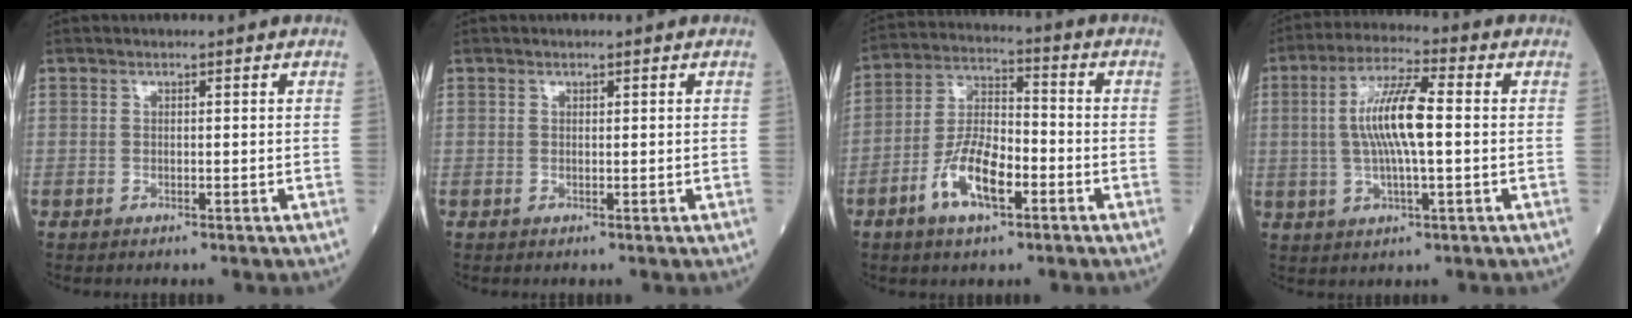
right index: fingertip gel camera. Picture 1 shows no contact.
{"total": 0.0}
{"total": 10.1, "force": [-4.4, 3.6, 8.3], "torque": [-0.171, 0.005, -0.083]}
{"total": 10.2, "force": [0.5, 1.7, 10.0], "torque": [-0.196, 0.012, 0.007]}